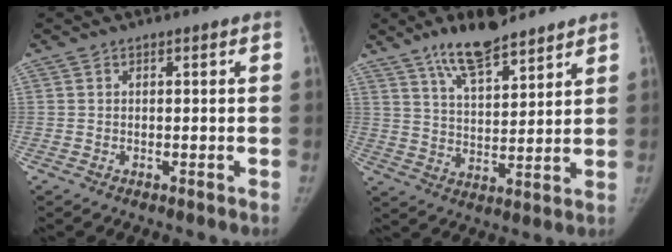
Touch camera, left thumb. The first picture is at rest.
{"total": 12.3, "force": [9.0, 4.0, 7.3], "torque": [-0.104, -0.050, 0.160]}